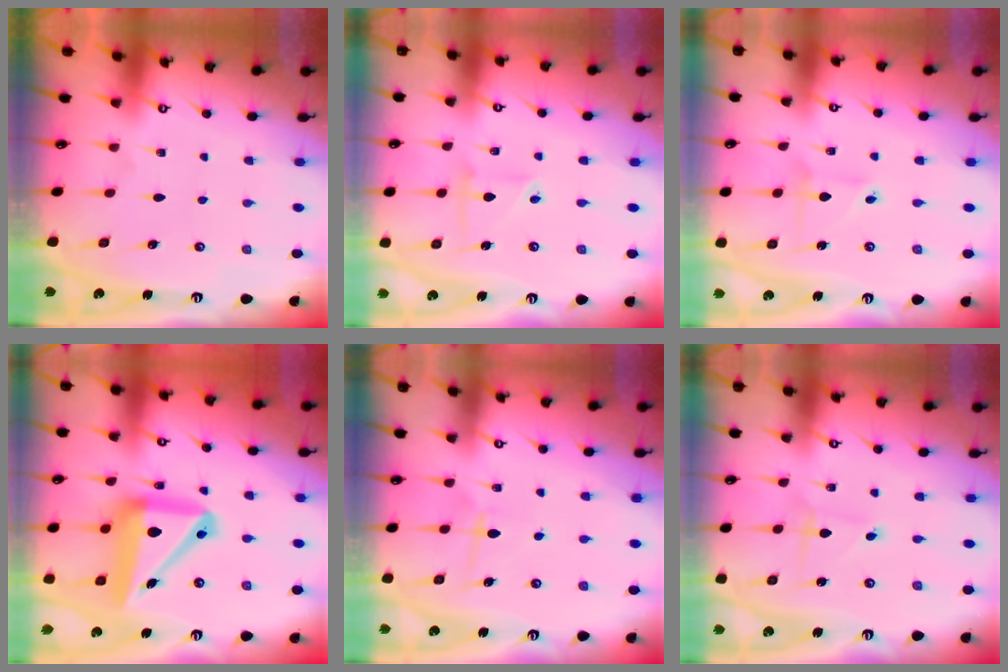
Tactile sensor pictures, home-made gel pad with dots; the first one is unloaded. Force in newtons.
{"total": 3.1, "press": 3.0, "slide": 0.9}
{"total": 2.7, "press": 2.7, "slide": 0.2}
{"total": 17.9, "press": 17.7, "slide": 2.7}
{"total": 6.5, "press": 6.5, "slide": 0.9}
{"total": 1.7, "press": 1.7, "slide": 0.2}